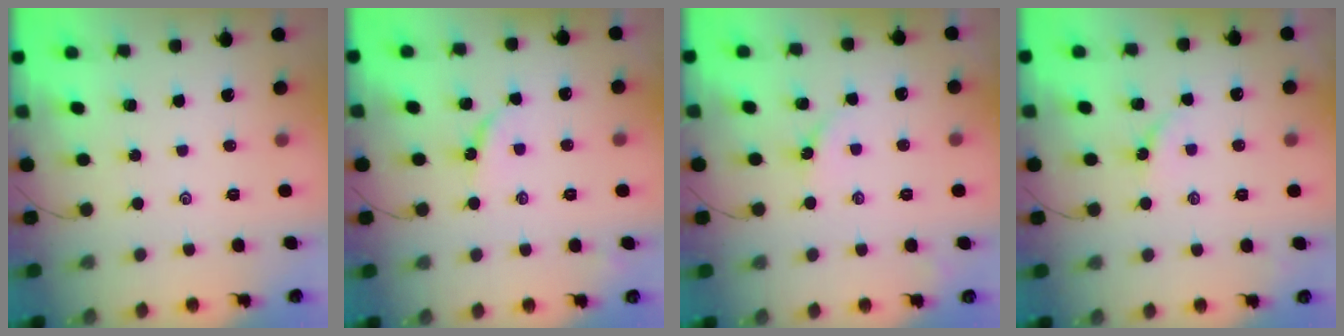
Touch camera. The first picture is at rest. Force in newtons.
{"total": 2.7, "press": 2.7, "slide": 0.4}
{"total": 2.3, "press": 2.3, "slide": 0.4}
{"total": 2.7, "press": 2.7, "slide": 0.5}